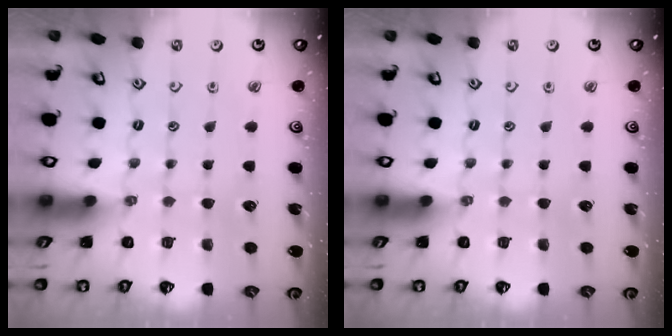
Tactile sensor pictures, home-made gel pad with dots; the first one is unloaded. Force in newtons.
{"total": 0.0}